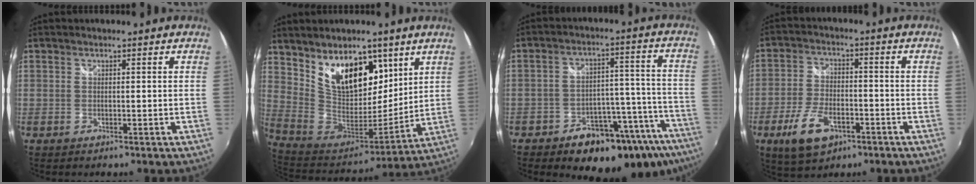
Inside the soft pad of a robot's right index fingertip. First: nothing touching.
{"total": 19.4, "force": [9.8, 11.4, 12.4], "torque": [-0.229, 0.007, 0.191]}
{"total": 20.1, "force": [-14.4, 9.9, 10.0], "torque": [-0.147, 0.029, -0.176]}
{"total": 10.7, "force": [-5.5, 5.7, 7.2], "torque": [-0.158, -0.008, -0.092]}